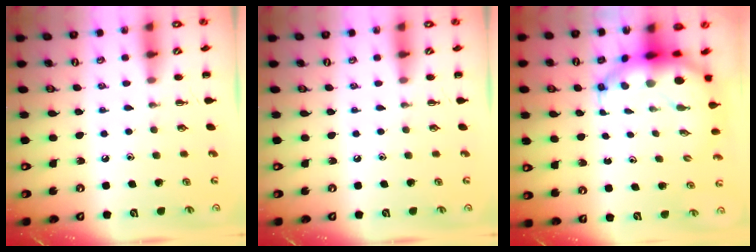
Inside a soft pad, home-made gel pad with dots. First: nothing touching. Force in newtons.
{"total": 0.0}
{"total": 8.5, "press": 8.3, "slide": 2.1}